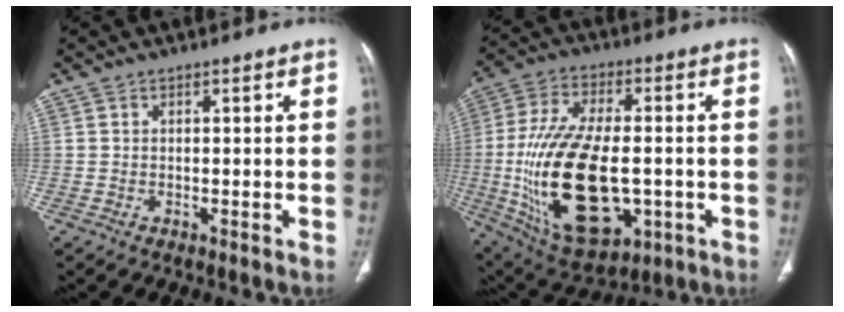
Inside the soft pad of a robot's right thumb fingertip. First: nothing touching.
{"total": 25.1, "force": [-3.6, 13.1, 21.2], "torque": [-0.412, -0.003, -0.035]}